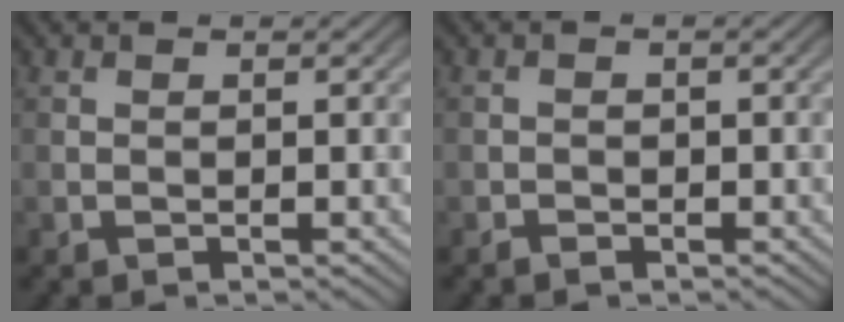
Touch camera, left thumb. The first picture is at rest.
{"total": 1.2, "force": [-0.8, 0.8, 0.2], "torque": [0.001, -0.002, -0.019]}